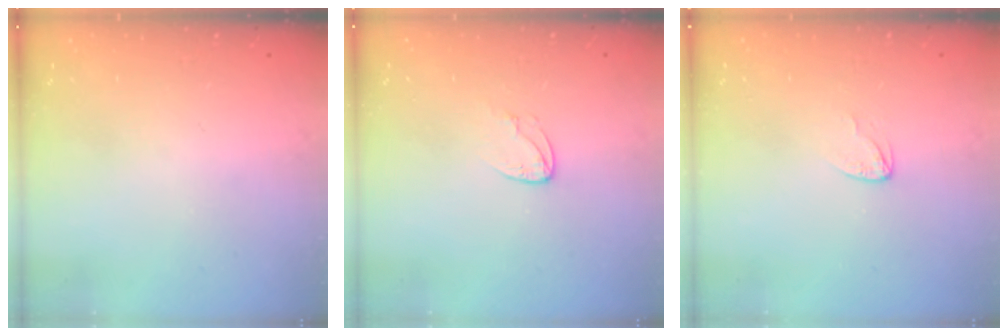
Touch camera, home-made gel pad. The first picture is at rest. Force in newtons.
{"total": 4.1, "press": 4.1, "slide": 0.3}
{"total": 2.7, "press": 2.7, "slide": 0.2}